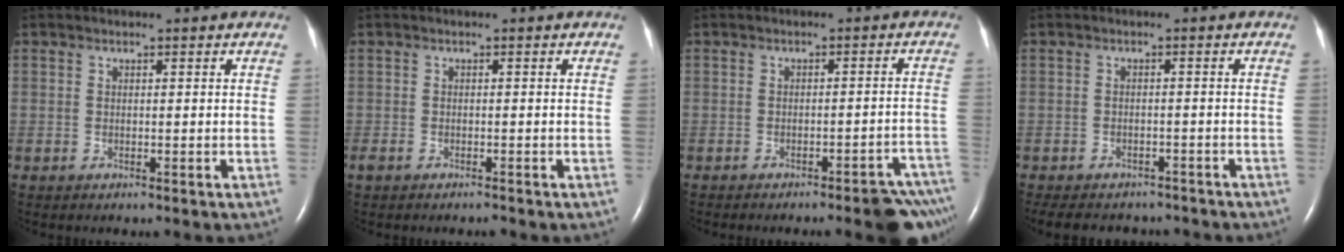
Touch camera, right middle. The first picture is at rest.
{"total": 1.6, "force": [-1.2, 0.6, 0.9], "torque": [-0.022, -0.002, -0.020]}
{"total": 8.2, "force": [-6.8, 1.0, 4.3], "torque": [-0.024, 0.004, -0.081]}
{"total": 11.0, "force": [-9.6, 4.3, 3.2], "torque": [-0.067, -0.001, -0.117]}